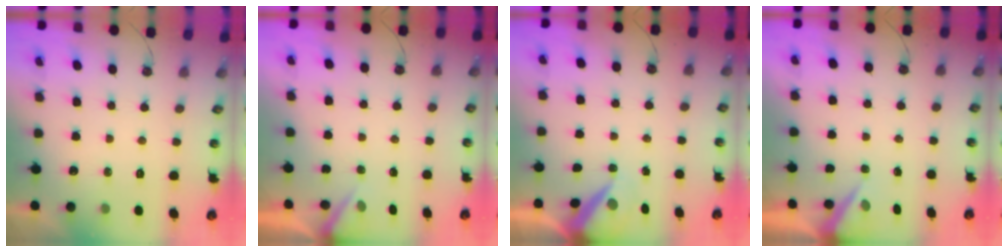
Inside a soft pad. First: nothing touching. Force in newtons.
{"total": 2.9, "press": 2.9, "slide": 0.2}
{"total": 6.1, "press": 6.1, "slide": 0.6}
{"total": 4.2, "press": 4.2, "slide": 0.4}